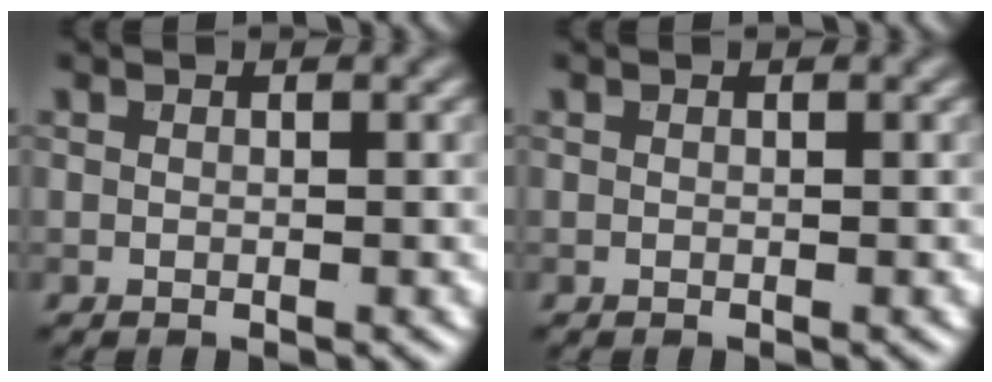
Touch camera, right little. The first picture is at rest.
{"total": 0.0}